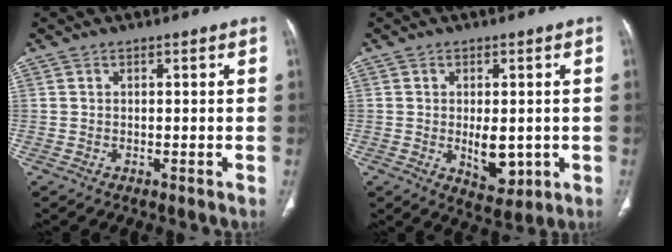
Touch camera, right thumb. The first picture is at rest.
{"total": 6.9, "force": [-0.9, 3.8, 5.7], "torque": [-0.064, -0.012, 0.001]}